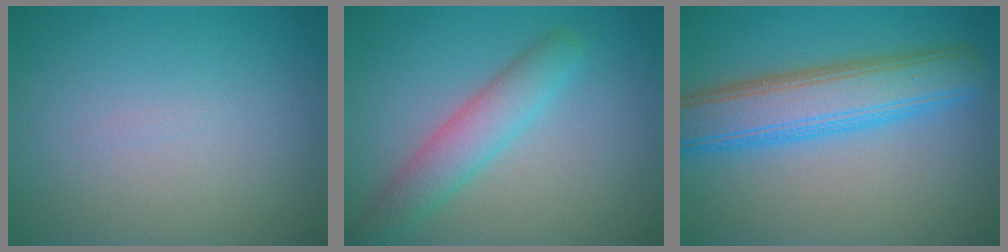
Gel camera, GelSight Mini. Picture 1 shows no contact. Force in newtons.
{"total": 3.9, "press": 3.9, "slide": 0.2}
{"total": 7.1, "press": 7.1, "slide": 0.1}